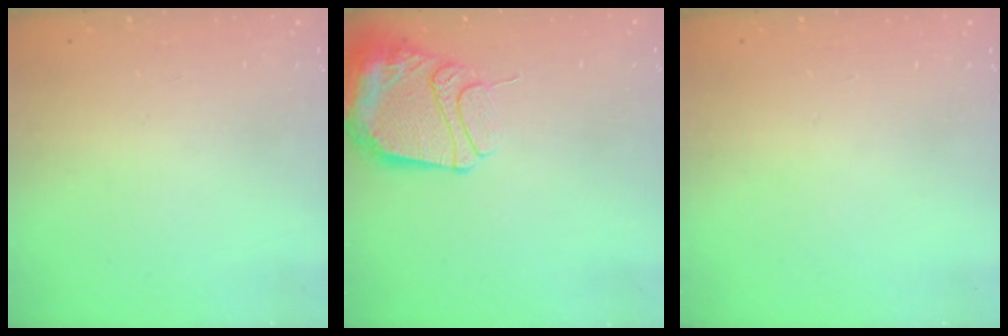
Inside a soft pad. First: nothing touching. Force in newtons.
{"total": 13.4, "press": 13.3, "slide": 1.6}
{"total": 0.0}